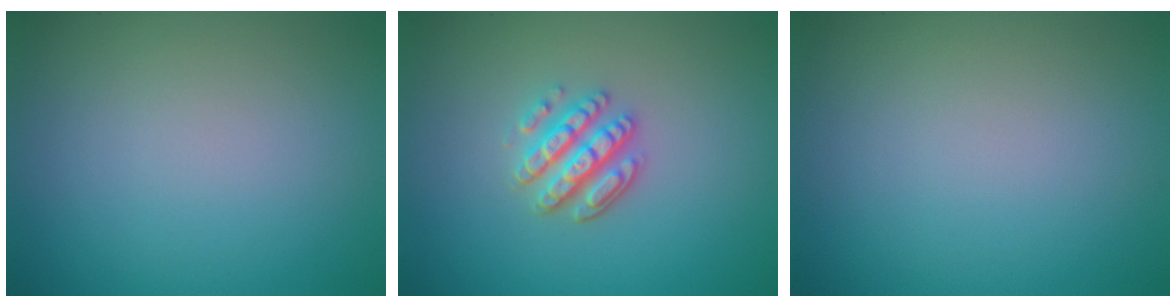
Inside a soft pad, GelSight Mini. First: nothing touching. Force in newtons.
{"total": 3.4, "press": 3.0, "slide": 1.6}
{"total": 0.0}